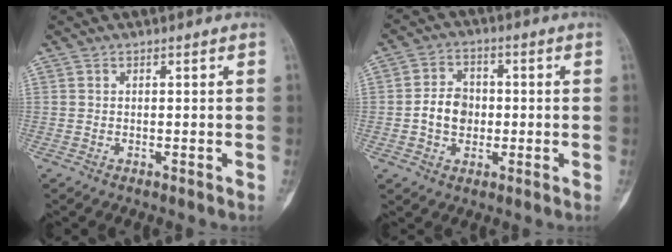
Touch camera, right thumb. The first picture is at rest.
{"total": 7.0, "force": [-0.7, 5.6, 4.2], "torque": [-0.049, 0.016, -0.017]}